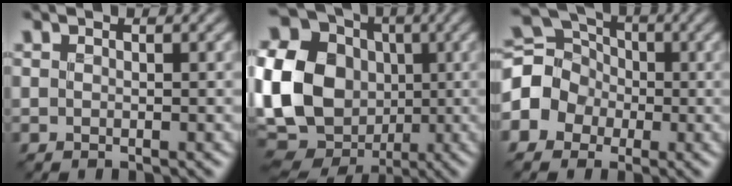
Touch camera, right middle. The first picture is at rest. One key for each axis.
{"total": 22.3, "fx": -2.2, "fy": 19.5, "fz": 10.5, "tx": -0.243, "ty": 0.017, "tz": -0.085}
{"total": 5.8, "fx": -1.5, "fy": 5.1, "fz": 2.2, "tx": -0.038, "ty": 0.000, "tz": -0.056}